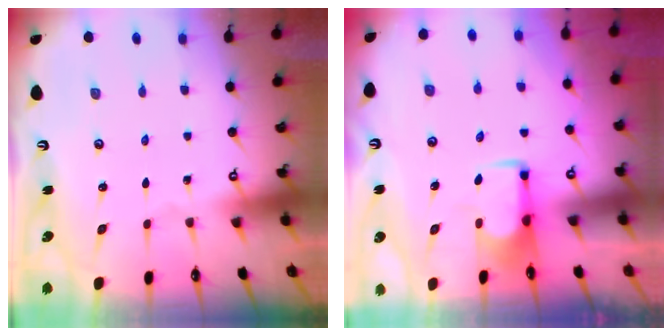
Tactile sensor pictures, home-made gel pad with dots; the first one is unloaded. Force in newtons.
{"total": 2.0, "press": 2.0, "slide": 0.4}